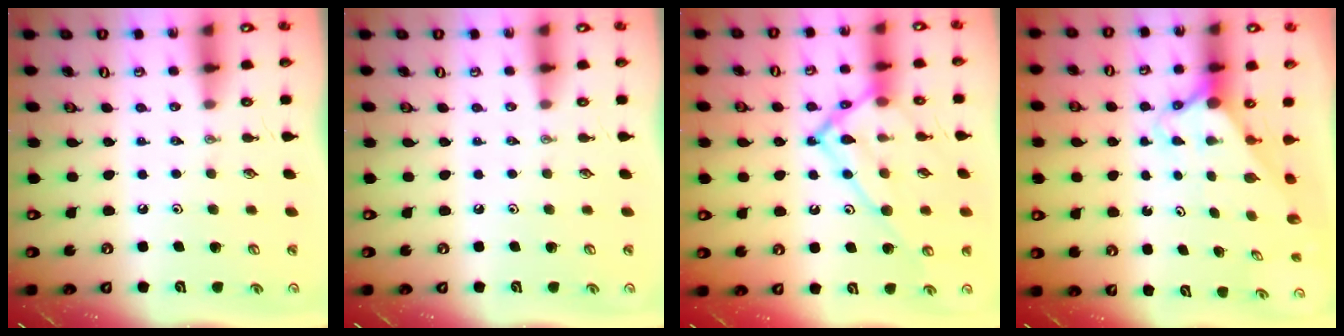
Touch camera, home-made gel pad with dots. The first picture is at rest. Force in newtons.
{"total": 0.0}
{"total": 18.5, "press": 18.4, "slide": 1.8}
{"total": 2.6, "press": 2.6, "slide": 0.2}